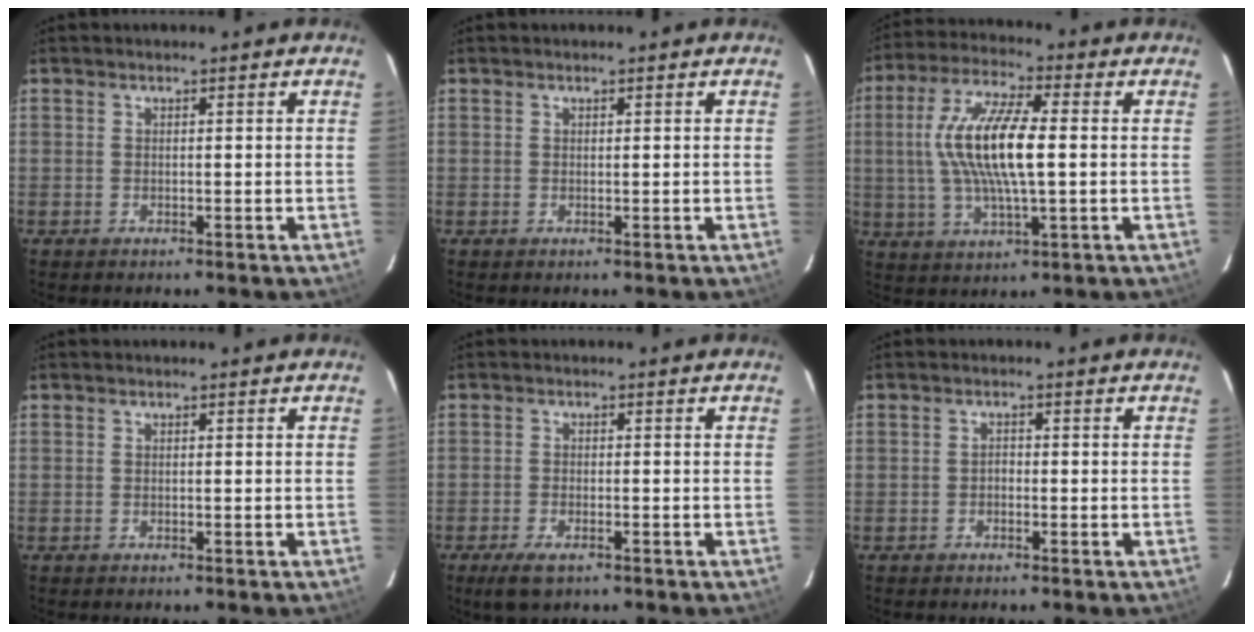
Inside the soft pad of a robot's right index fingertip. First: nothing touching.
{"total": 0.0}
{"total": 13.8, "force": [0.6, 3.5, 13.4], "torque": [-0.267, 0.007, 0.008]}
{"total": 0.0}
{"total": 4.4, "force": [-2.9, 1.8, 2.8], "torque": [-0.070, -0.012, -0.052]}
{"total": 0.9, "force": [-0.6, 0.6, 0.3], "torque": [-0.005, 0.003, -0.013]}